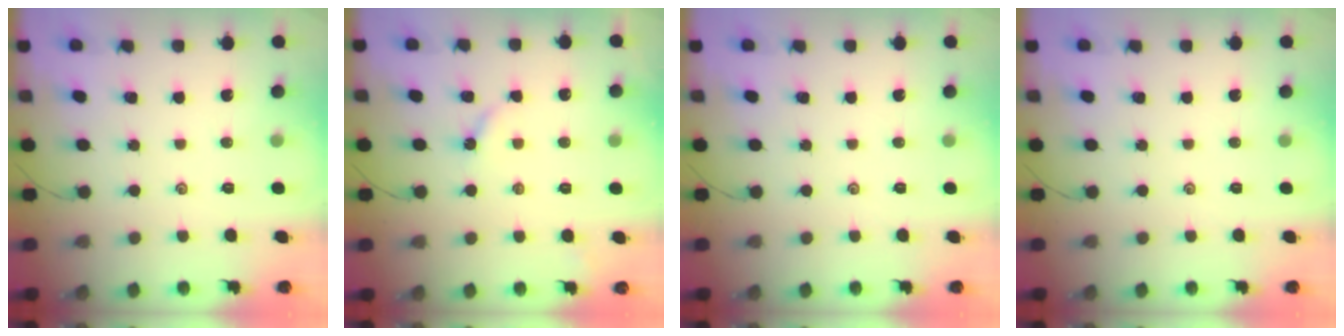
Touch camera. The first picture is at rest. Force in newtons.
{"total": 2.9, "press": 2.8, "slide": 0.5}
{"total": 0.0}
{"total": 0.0}